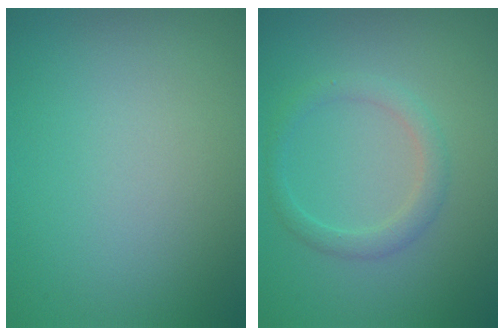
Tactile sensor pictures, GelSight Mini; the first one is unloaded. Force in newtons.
{"total": 2.0, "press": 2.0, "slide": 0.1}